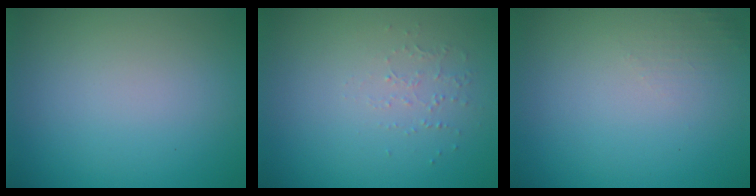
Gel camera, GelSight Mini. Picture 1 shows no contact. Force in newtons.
{"total": 0.8, "press": 0.5, "slide": 0.6}
{"total": 1.1, "press": 1.1, "slide": 0.3}